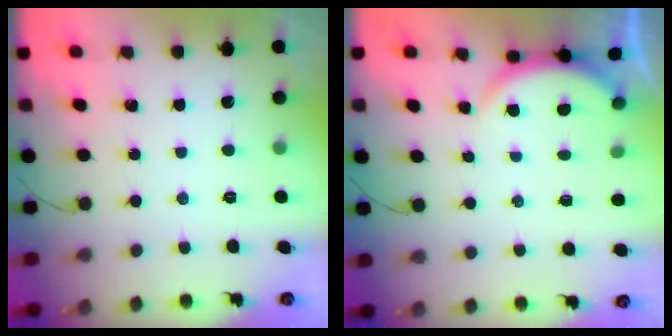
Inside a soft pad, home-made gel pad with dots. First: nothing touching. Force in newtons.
{"total": 2.9, "press": 2.8, "slide": 0.6}